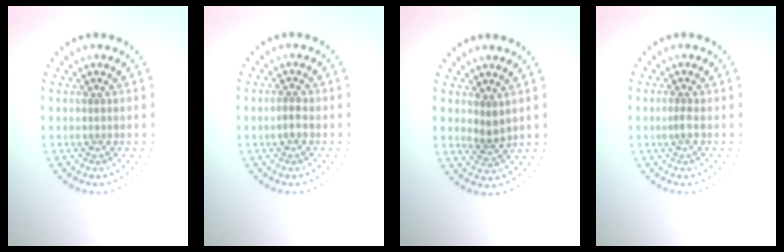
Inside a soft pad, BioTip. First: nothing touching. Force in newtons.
{"total": 1.0, "press": 1.0, "slide": 0.3}
{"total": 1.6, "press": 1.4, "slide": 0.9}
{"total": 0.9, "press": 0.6, "slide": 0.7}